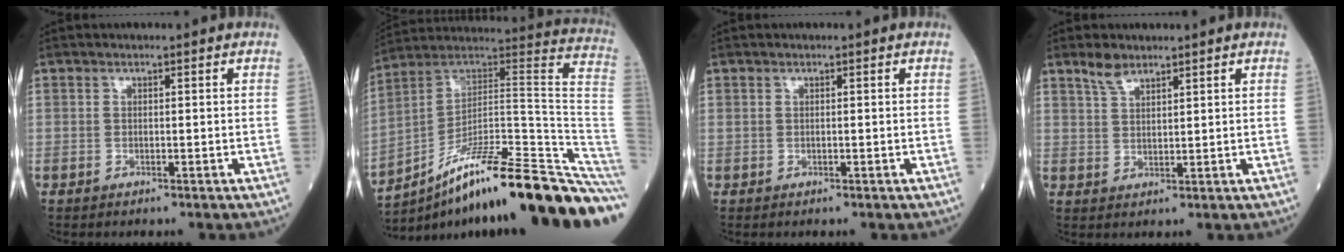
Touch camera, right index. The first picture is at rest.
{"total": 26.8, "force": [-18.1, 1.8, 19.6], "torque": [-0.173, 0.051, -0.281]}
{"total": 0.0}
{"total": 3.2, "force": [2.6, 1.1, 1.4], "torque": [-0.032, 0.005, 0.054]}